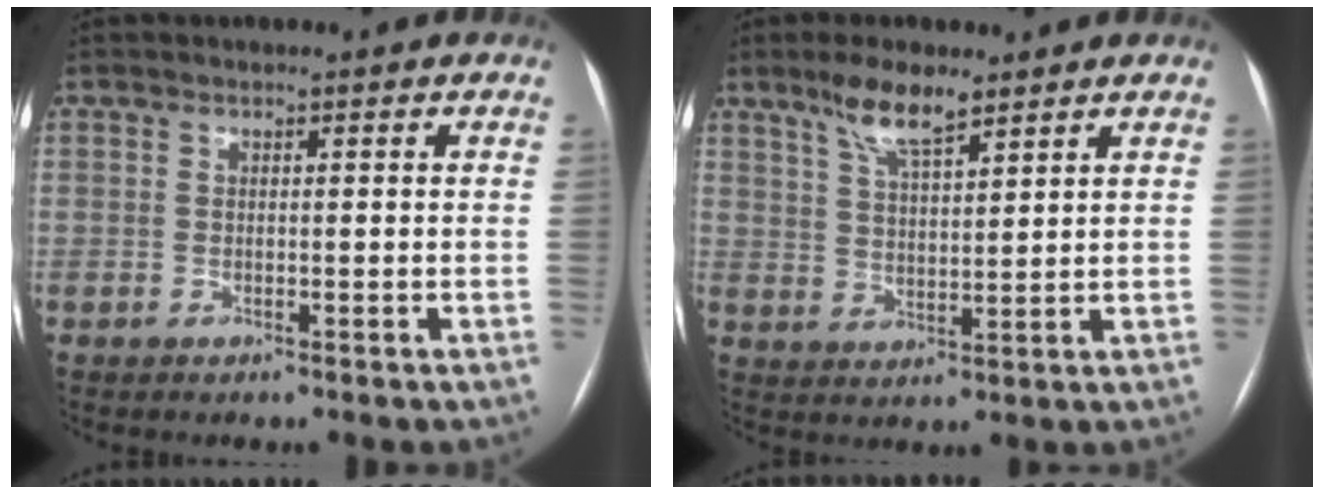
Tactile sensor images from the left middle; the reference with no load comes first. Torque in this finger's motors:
{"motor_torque": [0.52, -0.48, 0.09, 0.12]}